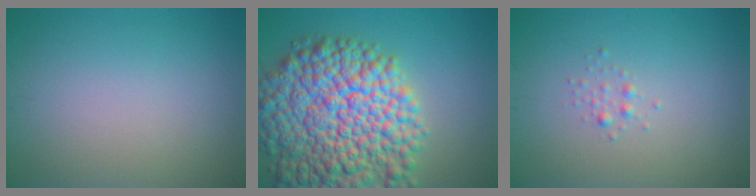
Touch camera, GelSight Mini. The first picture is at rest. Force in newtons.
{"total": 14.6, "press": 14.6, "slide": 0.8}
{"total": 0.8, "press": 0.8, "slide": 0.0}